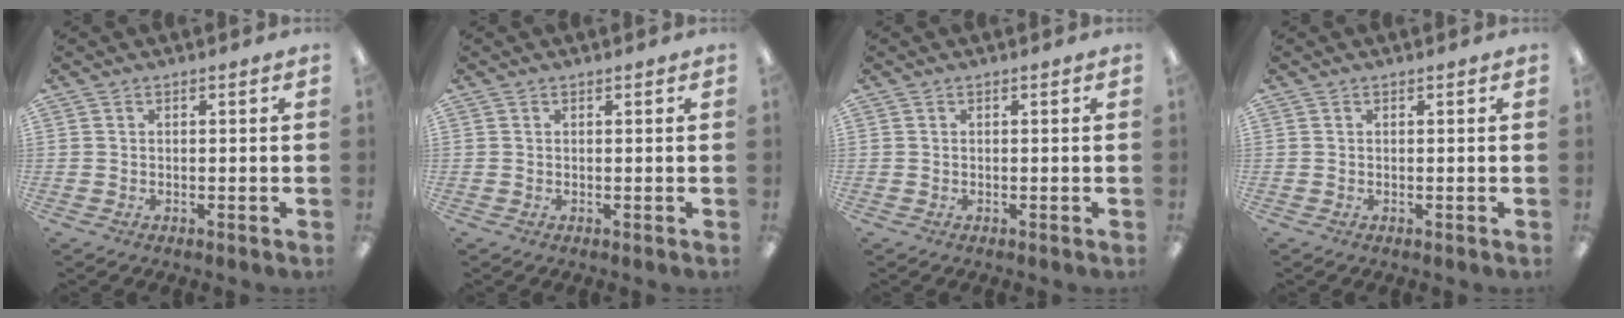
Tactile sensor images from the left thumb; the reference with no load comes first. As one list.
[{"total": 0.0}, {"total": 0.0}, {"total": 0.0}]